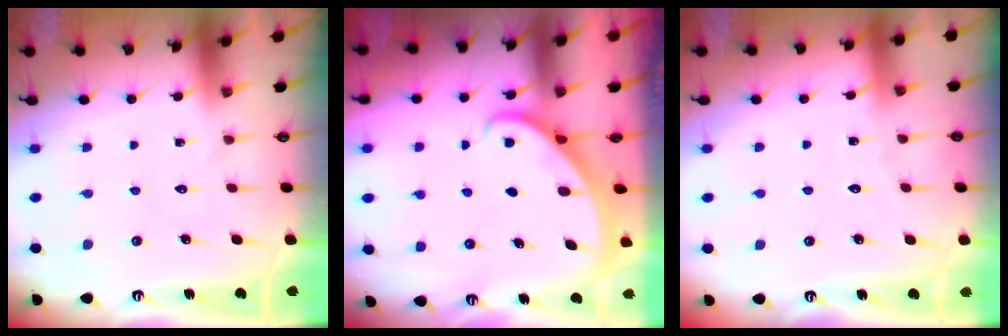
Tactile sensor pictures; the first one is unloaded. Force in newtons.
{"total": 1.8, "press": 1.8, "slide": 0.1}
{"total": 1.7, "press": 1.7, "slide": 0.2}